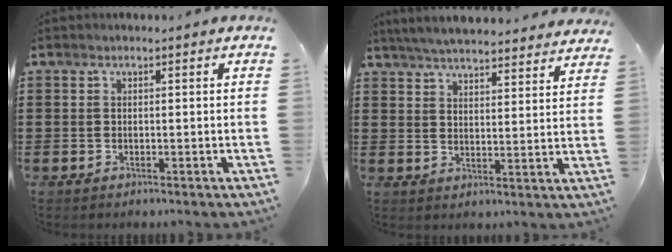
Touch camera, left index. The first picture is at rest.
{"total": 5.6, "force": [5.5, -0.2, 1.2], "torque": [-0.044, -0.027, 0.098]}